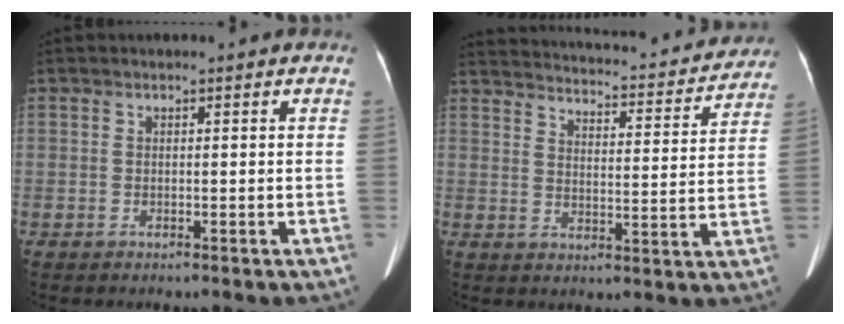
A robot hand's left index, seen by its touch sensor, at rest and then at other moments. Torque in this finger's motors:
{"motor_torque": [0.00, -2.14, 0.28, 0.02]}